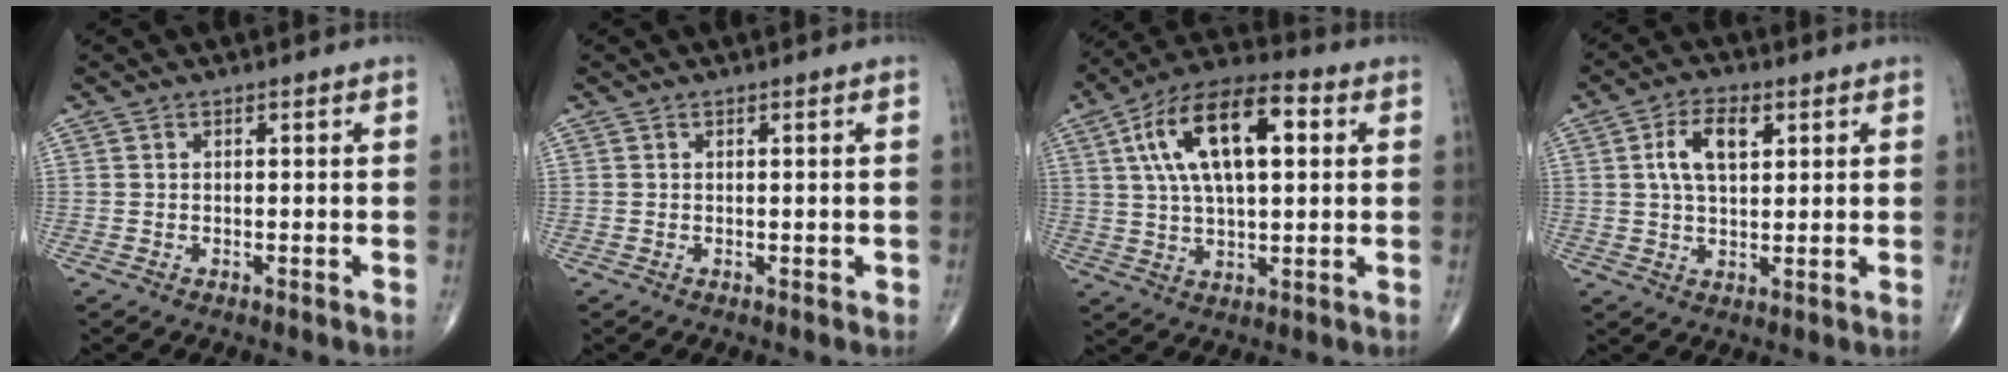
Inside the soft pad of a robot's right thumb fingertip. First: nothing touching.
{"total": 0.7, "force": [-0.1, 0.4, 0.6], "torque": [-0.001, 0.001, -0.001]}
{"total": 17.7, "force": [4.5, 8.0, 15.2], "torque": [-0.261, 0.018, 0.071]}
{"total": 7.6, "force": [2.3, 4.0, 6.0], "torque": [-0.104, 0.003, 0.042]}